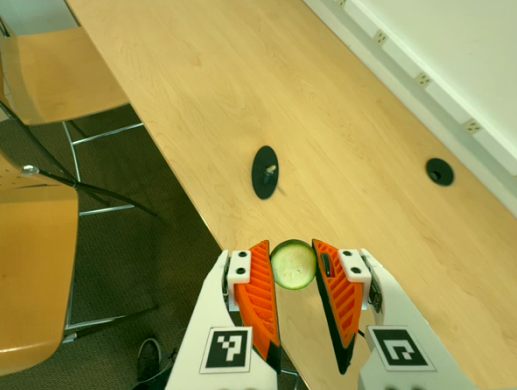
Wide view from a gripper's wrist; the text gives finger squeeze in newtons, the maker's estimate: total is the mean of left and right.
{"total": 9.2, "left": 9.1, "right": 9.4}